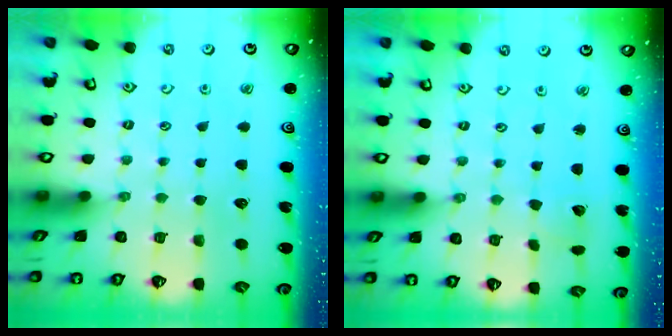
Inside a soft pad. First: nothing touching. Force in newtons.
{"total": 2.6, "press": 2.6, "slide": 0.2}